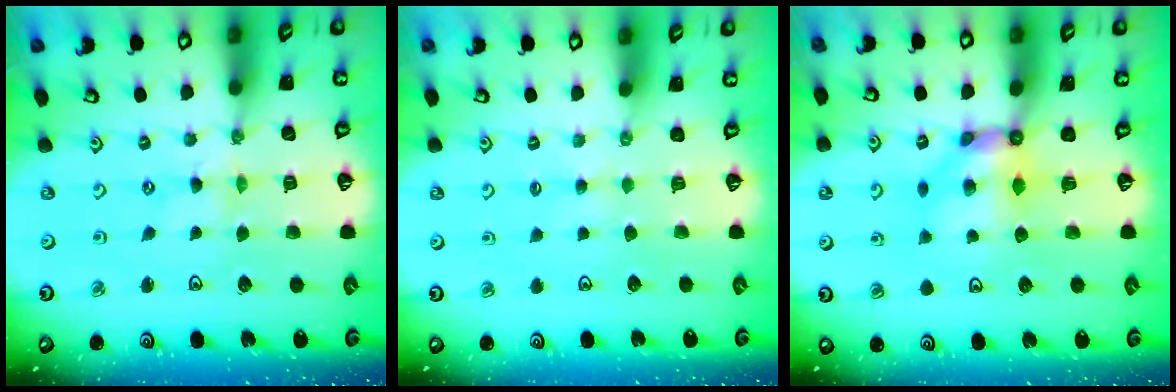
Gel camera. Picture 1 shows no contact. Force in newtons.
{"total": 2.4, "press": 2.4, "slide": 0.4}
{"total": 7.0, "press": 7.0, "slide": 0.5}